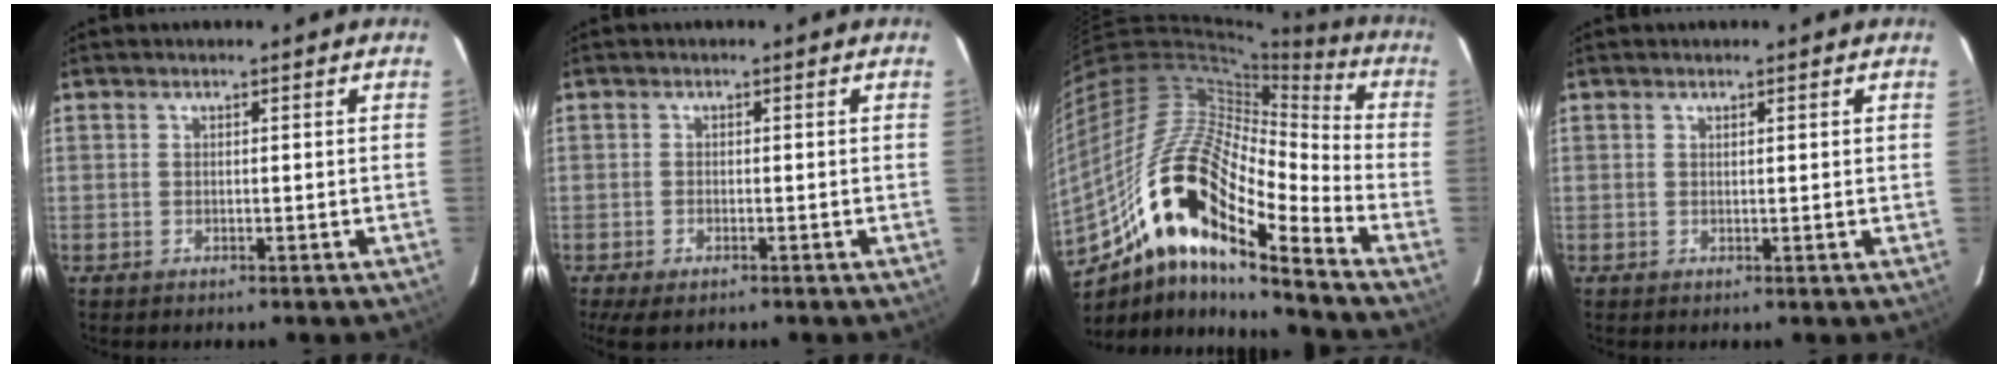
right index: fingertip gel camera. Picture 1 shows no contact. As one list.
[{"total": 3.4, "force": [-2.2, 1.4, 2.2], "torque": [-0.047, -0.009, -0.031]}, {"total": 20.1, "force": [-10.5, 5.0, 16.4], "torque": [-0.324, 0.027, -0.179]}, {"total": 0.8, "force": [0.5, 0.1, 0.6], "torque": [-0.011, 0.003, 0.008]}]